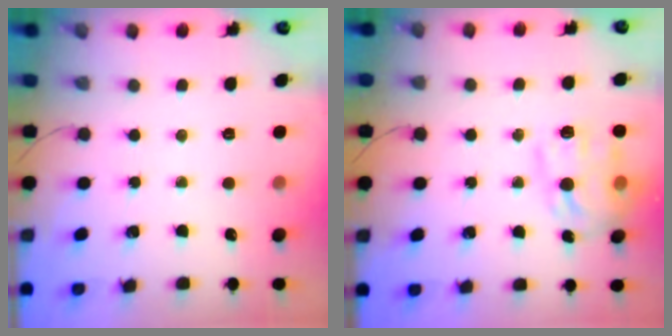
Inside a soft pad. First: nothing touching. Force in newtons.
{"total": 15.8, "press": 15.7, "slide": 1.0}